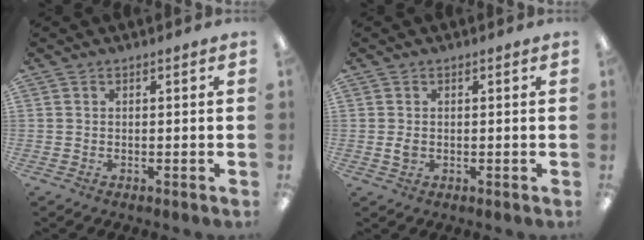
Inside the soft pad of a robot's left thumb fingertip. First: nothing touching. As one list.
[{"total": 1.8, "force": [-0.1, 1.3, 1.2], "torque": [-0.014, 0.000, -0.003]}]